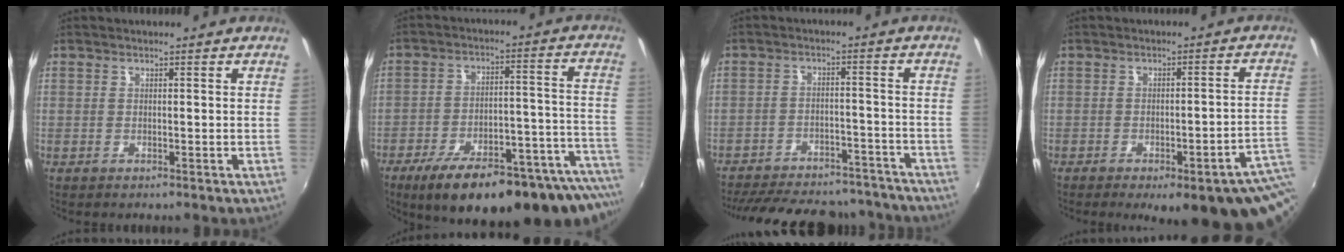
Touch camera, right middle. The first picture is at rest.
{"total": 27.2, "force": [-21.4, 5.6, 15.7], "torque": [-0.212, -0.037, -0.296]}
{"total": 24.9, "force": [-21.6, 8.3, 9.1], "torque": [-0.191, 0.023, -0.271]}
{"total": 18.3, "force": [-10.3, 4.9, 14.3], "torque": [-0.151, -0.022, -0.112]}